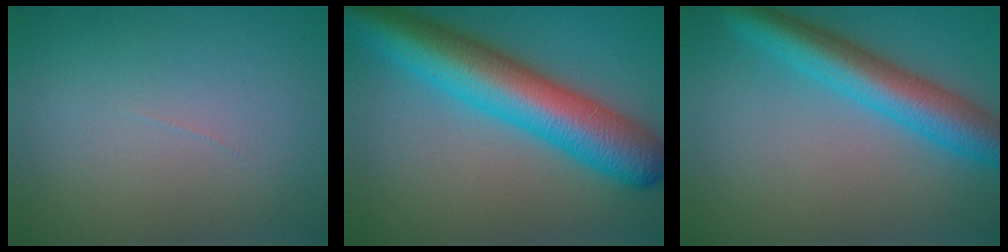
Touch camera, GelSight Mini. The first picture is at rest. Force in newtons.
{"total": 11.6, "press": 11.6, "slide": 0.1}
{"total": 6.8, "press": 6.8, "slide": 0.2}